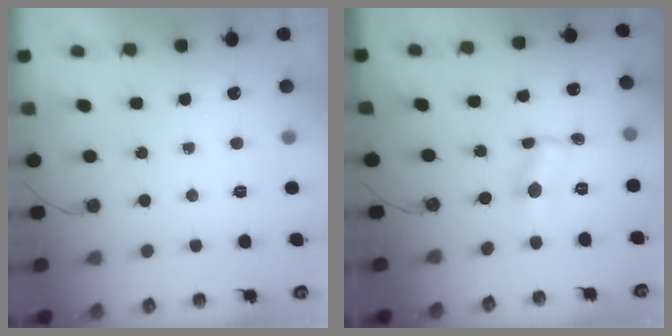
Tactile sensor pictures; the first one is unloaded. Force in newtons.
{"total": 1.3, "press": 1.3, "slide": 0.2}